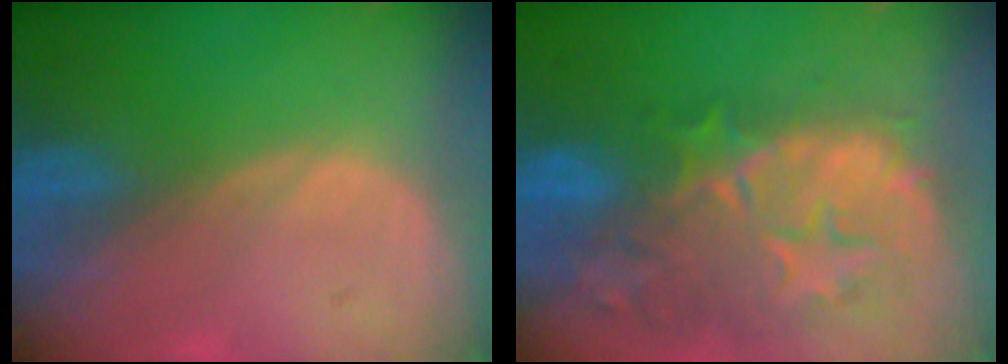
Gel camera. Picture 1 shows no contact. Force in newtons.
{"total": 14.2, "press": 12.0, "slide": 7.6}